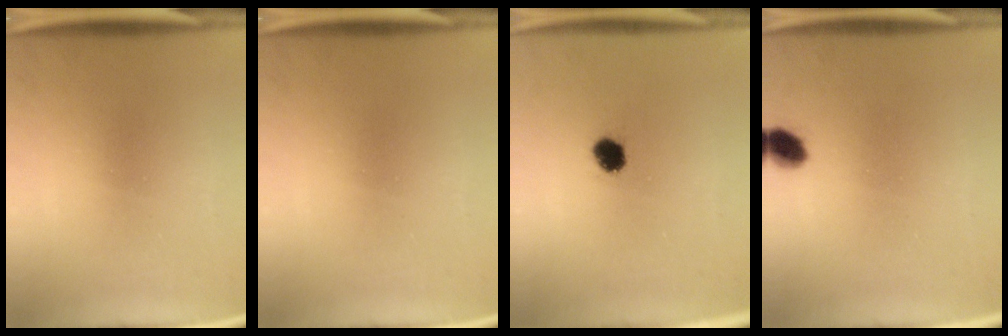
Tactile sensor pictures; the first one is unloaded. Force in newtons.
{"total": 0.0}
{"total": 2.6}
{"total": 4.2}